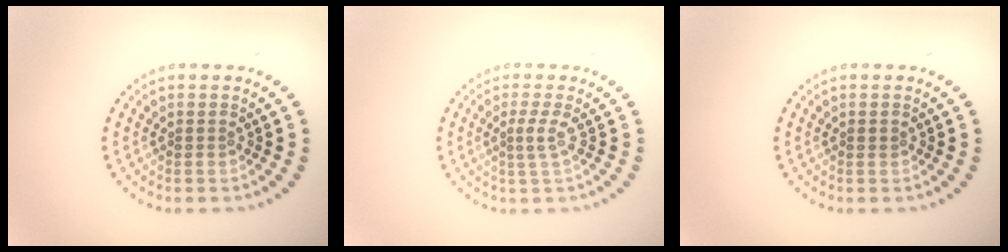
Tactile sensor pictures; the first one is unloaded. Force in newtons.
{"total": 1.6, "press": 1.0, "slide": 1.2}
{"total": 0.6, "press": 0.6, "slide": 0.1}